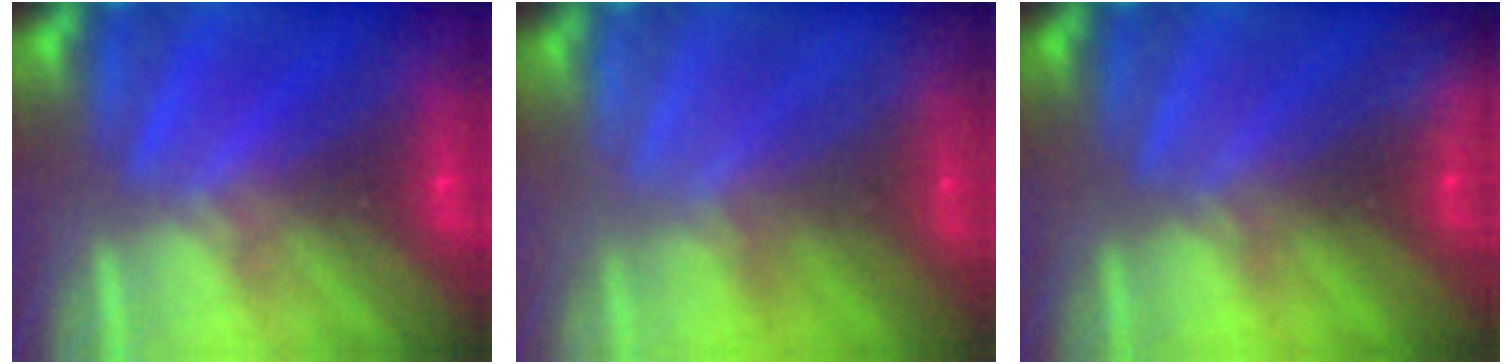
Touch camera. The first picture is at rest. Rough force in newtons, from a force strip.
{"total": 2.1}
{"total": 2.3}